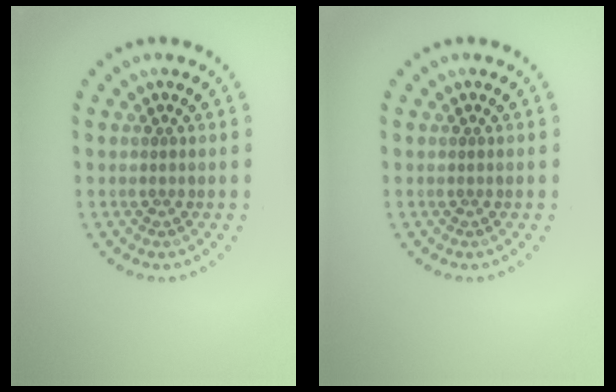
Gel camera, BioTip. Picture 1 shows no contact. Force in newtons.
{"total": 0.0}